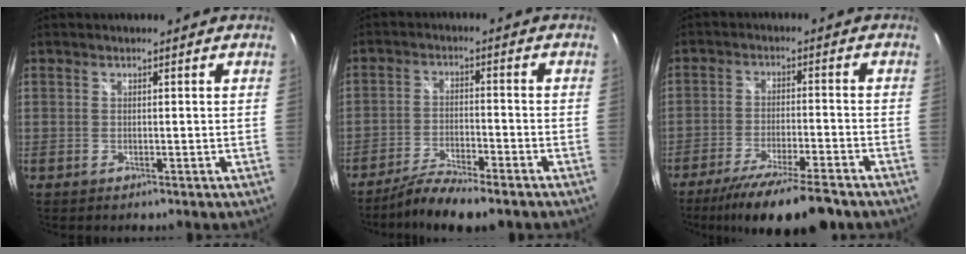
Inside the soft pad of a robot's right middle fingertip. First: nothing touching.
{"total": 8.6, "force": [-7.2, 1.1, 4.7], "torque": [-0.106, -0.020, -0.129]}
{"total": 14.0, "force": [-11.2, 1.5, 8.2], "torque": [-0.160, -0.032, -0.183]}